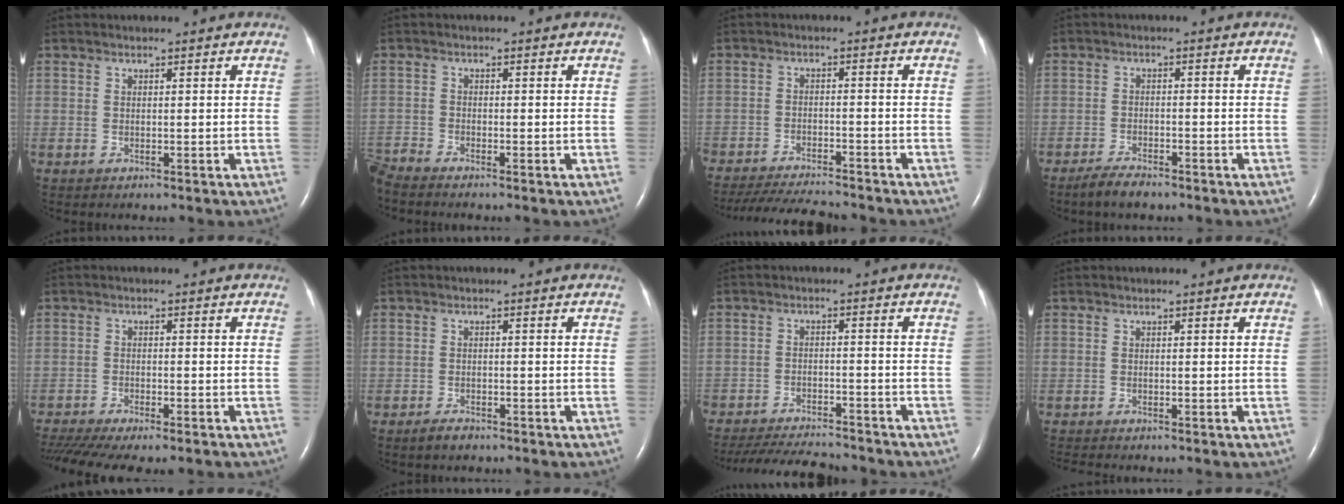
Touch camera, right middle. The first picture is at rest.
{"total": 2.7, "force": [-2.6, -0.4, 0.3], "torque": [-0.014, -0.014, -0.053]}
{"total": 12.4, "force": [-11.4, 1.5, 4.7], "torque": [-0.075, -0.019, -0.169]}
{"total": 3.5, "force": [-2.9, 0.8, 1.7], "torque": [-0.043, -0.006, -0.051]}
{"total": 12.6, "force": [-10.2, 2.6, 6.8], "torque": [-0.133, -0.012, -0.154]}
{"total": 1.9, "force": [-1.5, 0.7, 0.8], "torque": [-0.024, -0.002, -0.023]}
{"total": 13.8, "force": [-12.8, 2.2, 4.9], "torque": [-0.092, -0.018, -0.187]}
{"total": 1.6, "force": [-1.5, -0.1, 0.5], "torque": [-0.008, -0.004, -0.024]}